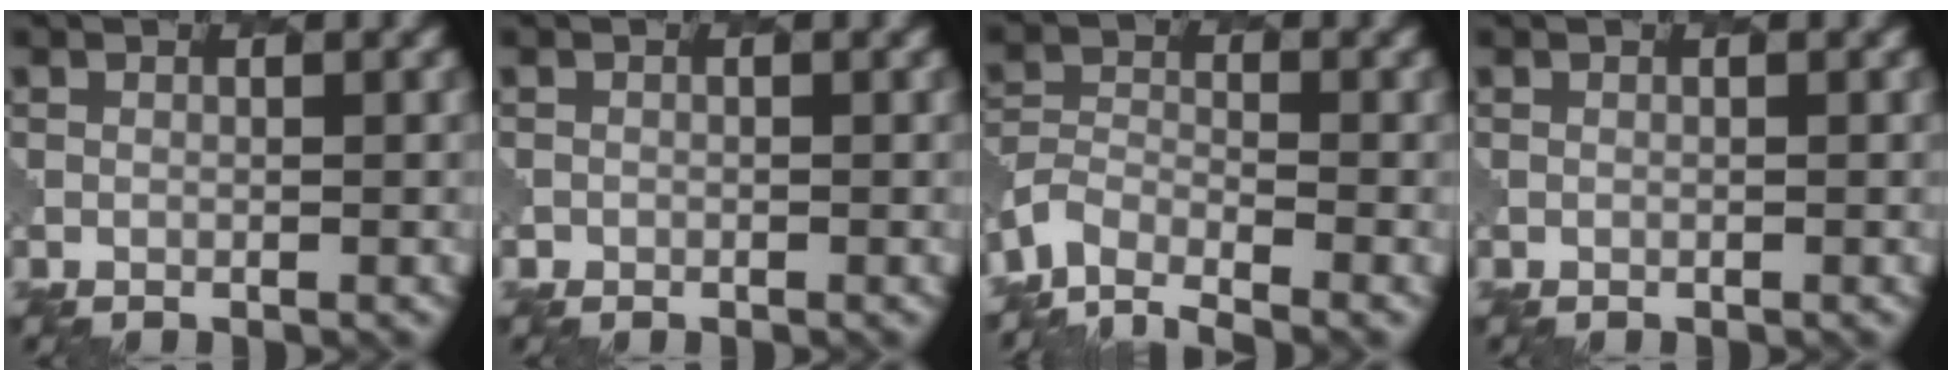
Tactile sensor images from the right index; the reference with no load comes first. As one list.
[{"total": 0.6, "force": [-0.3, 0.4, -0.2], "torque": [0.004, -0.003, -0.001]}, {"total": 4.7, "force": [-4.0, 1.9, 1.8], "torque": [-0.036, -0.012, -0.081]}, {"total": 0.0}]